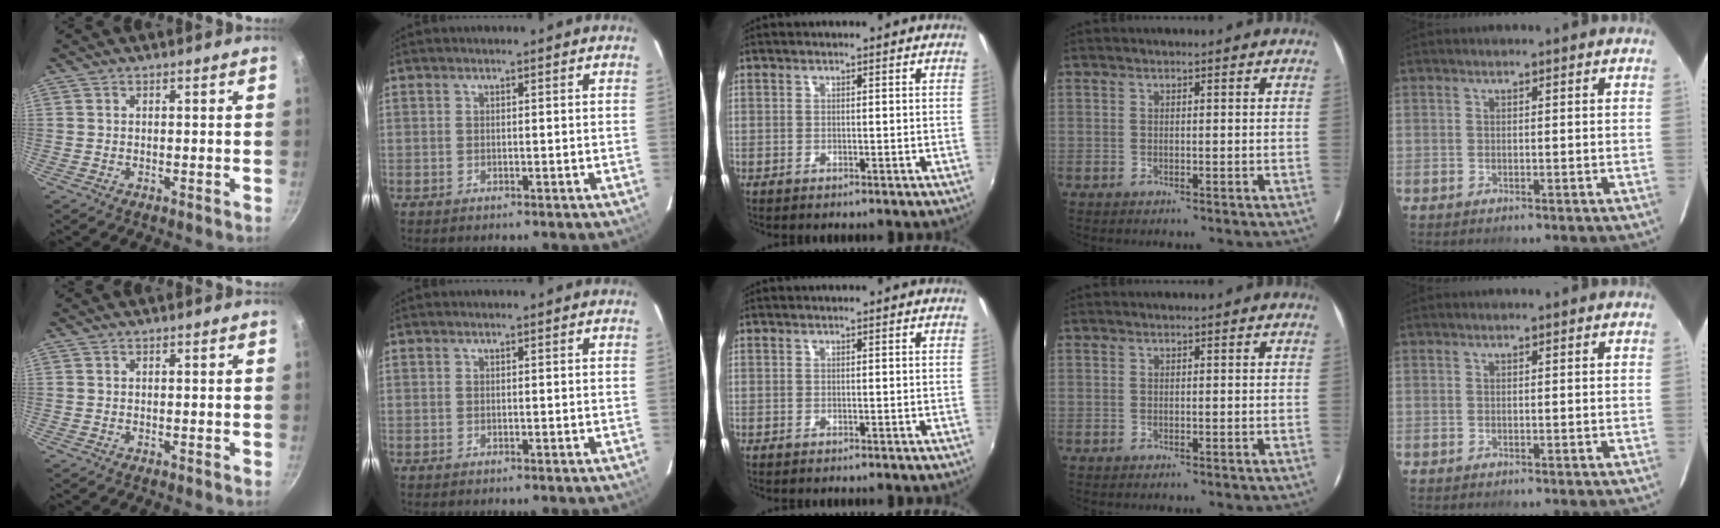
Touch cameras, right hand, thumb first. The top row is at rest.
{}